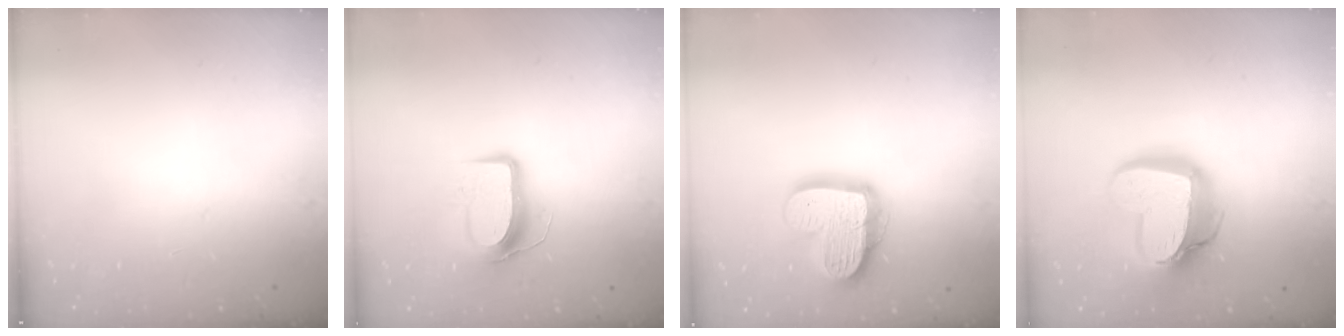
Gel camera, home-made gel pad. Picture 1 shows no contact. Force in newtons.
{"total": 10.0, "press": 10.0, "slide": 1.0}
{"total": 17.4, "press": 17.3, "slide": 1.6}
{"total": 18.9, "press": 18.8, "slide": 1.6}